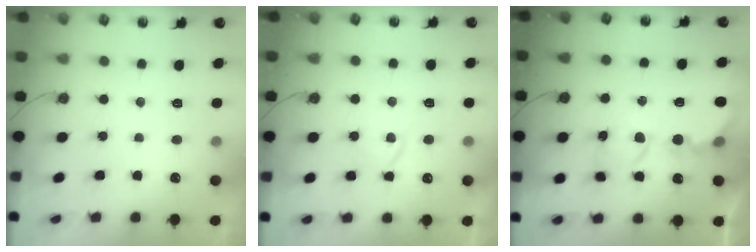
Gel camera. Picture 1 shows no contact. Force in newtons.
{"total": 2.1, "press": 2.1, "slide": 0.4}
{"total": 7.3, "press": 7.3, "slide": 0.5}